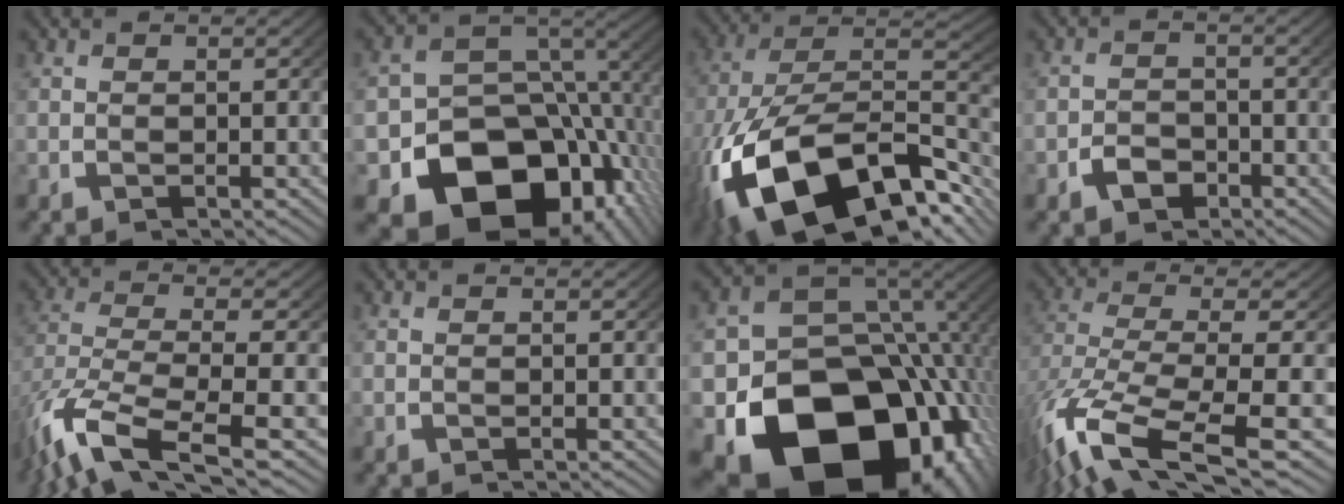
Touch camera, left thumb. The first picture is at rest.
{"total": 18.9, "force": [-6.0, 13.6, 11.8], "torque": [-0.208, -0.067, -0.078]}
{"total": 21.8, "force": [-6.6, 13.2, 16.1], "torque": [-0.307, -0.080, -0.063]}
{"total": 2.5, "force": [-1.5, 1.9, 0.8], "torque": [-0.016, -0.008, -0.023]}
{"total": 9.1, "force": [-2.9, 4.6, 7.3], "torque": [-0.185, -0.038, -0.027]}
{"total": 0.0}
{"total": 24.6, "force": [-7.4, 16.2, 17.0], "torque": [-0.310, -0.098, -0.071]}
{"total": 11.1, "force": [-3.1, 5.6, 9.1], "torque": [-0.227, -0.051, -0.017]}